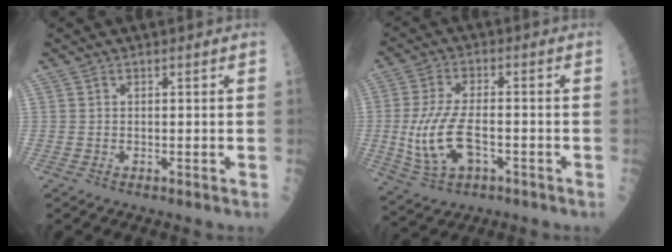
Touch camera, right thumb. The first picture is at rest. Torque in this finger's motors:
{"motor_torque": [1.22, 1.10, 0.93, -0.33, 0.33]}